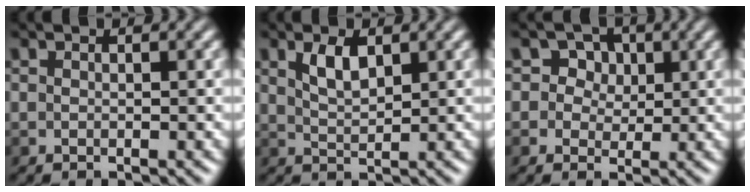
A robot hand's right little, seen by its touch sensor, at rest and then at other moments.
{"total": 2.3, "force": [1.2, 1.0, 1.7], "torque": [-0.038, 0.001, 0.024]}
{"total": 4.1, "force": [2.0, 3.3, 1.6], "torque": [-0.022, 0.002, 0.015]}